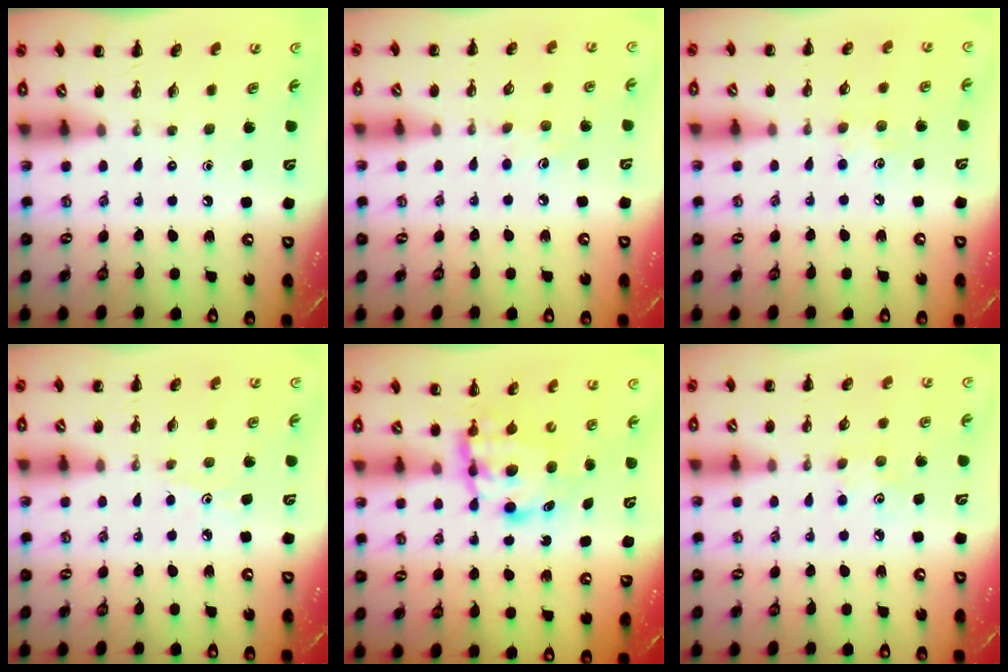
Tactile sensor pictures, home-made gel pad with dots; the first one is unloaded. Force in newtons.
{"total": 4.9, "press": 4.8, "slide": 1.3}
{"total": 5.9, "press": 5.8, "slide": 1.4}
{"total": 2.2, "press": 2.0, "slide": 0.9}
{"total": 5.6, "press": 5.6, "slide": 0.5}
{"total": 2.7, "press": 2.6, "slide": 0.8}